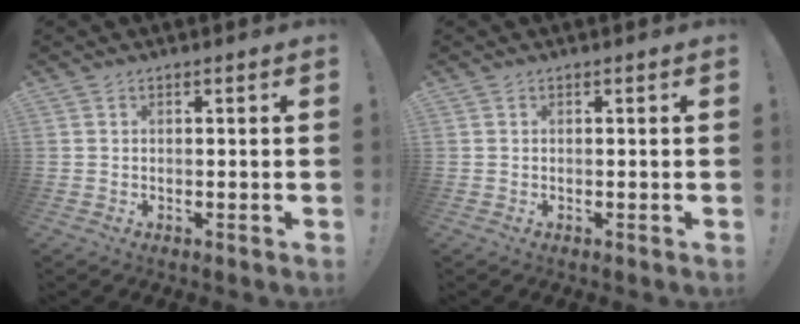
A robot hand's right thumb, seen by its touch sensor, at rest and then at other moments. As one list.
[{"total": 0.0}]